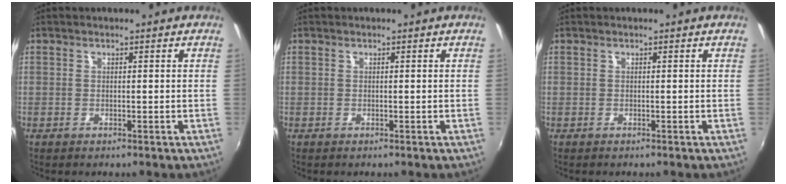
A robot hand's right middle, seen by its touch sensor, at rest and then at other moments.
{"total": 0.0}
{"total": 0.0}